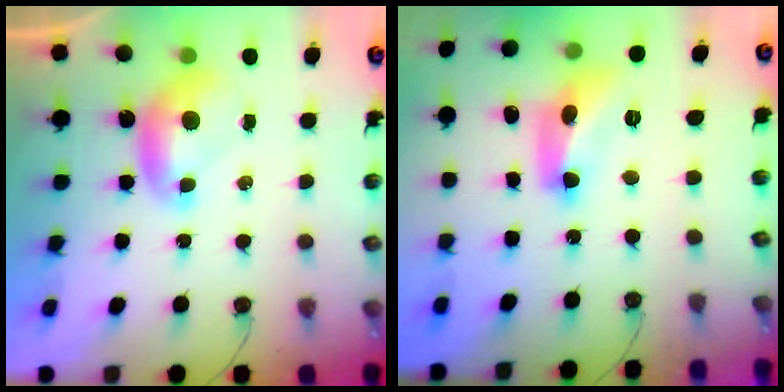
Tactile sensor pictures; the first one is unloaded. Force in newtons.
{"total": 9.8, "press": 9.8, "slide": 0.3}